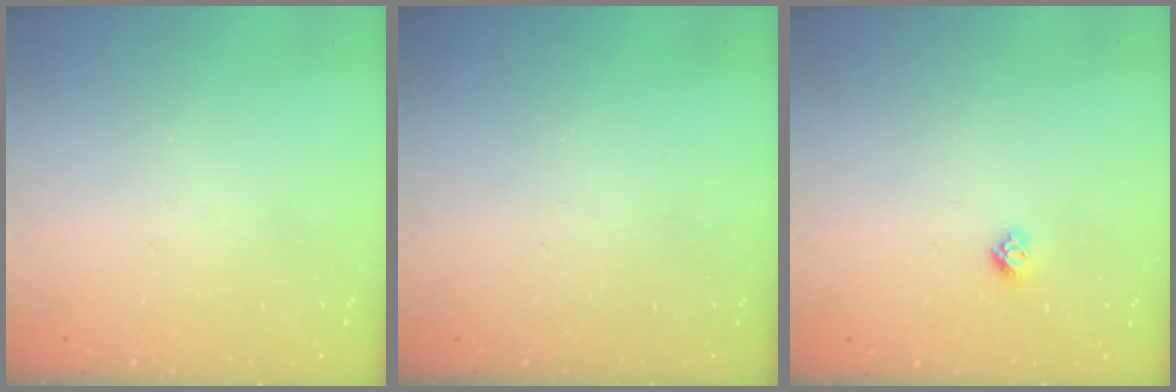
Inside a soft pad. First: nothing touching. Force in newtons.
{"total": 0.0}
{"total": 4.5, "press": 4.4, "slide": 0.5}